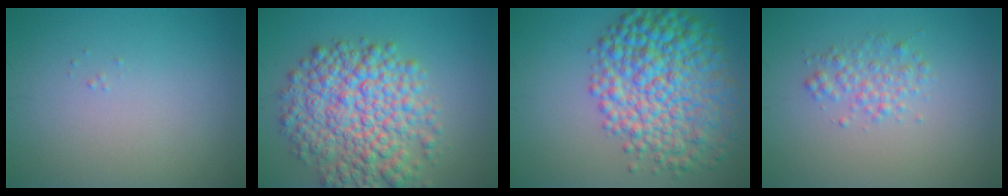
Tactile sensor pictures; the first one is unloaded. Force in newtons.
{"total": 9.1, "press": 9.1, "slide": 0.3}
{"total": 9.9, "press": 9.9, "slide": 0.1}
{"total": 2.0, "press": 2.0, "slide": 0.0}